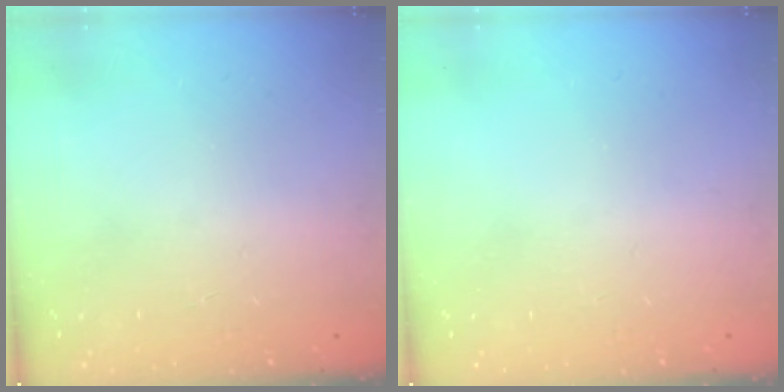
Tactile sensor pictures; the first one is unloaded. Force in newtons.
{"total": 0.0}